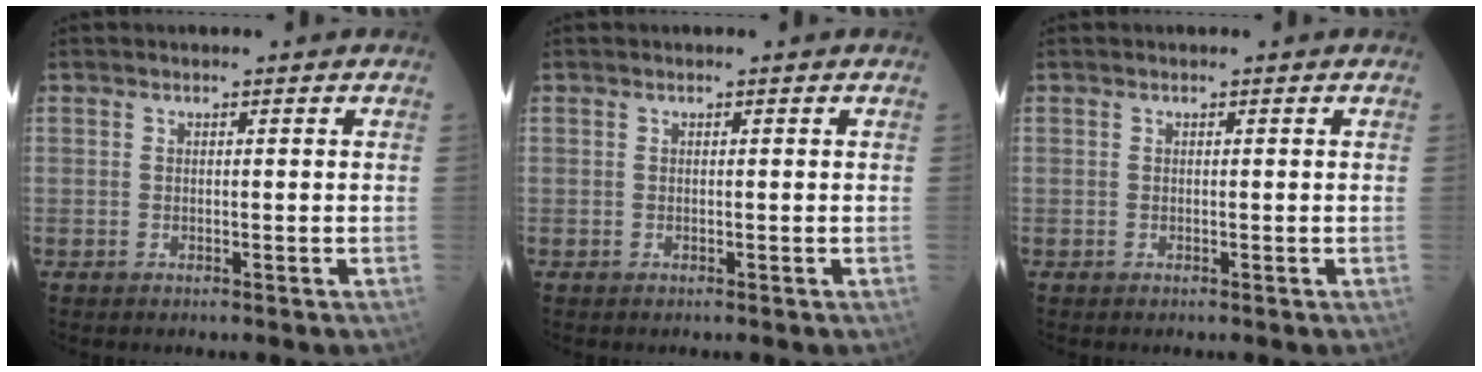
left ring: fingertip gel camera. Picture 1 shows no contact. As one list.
[{"total": 0.0}, {"total": 0.0}]